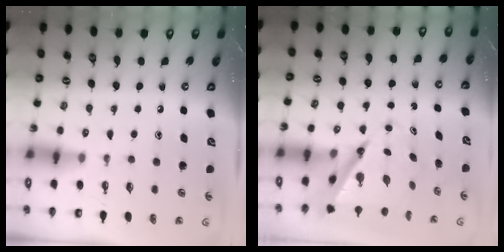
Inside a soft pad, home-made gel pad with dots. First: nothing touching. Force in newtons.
{"total": 7.3, "press": 7.3, "slide": 0.7}